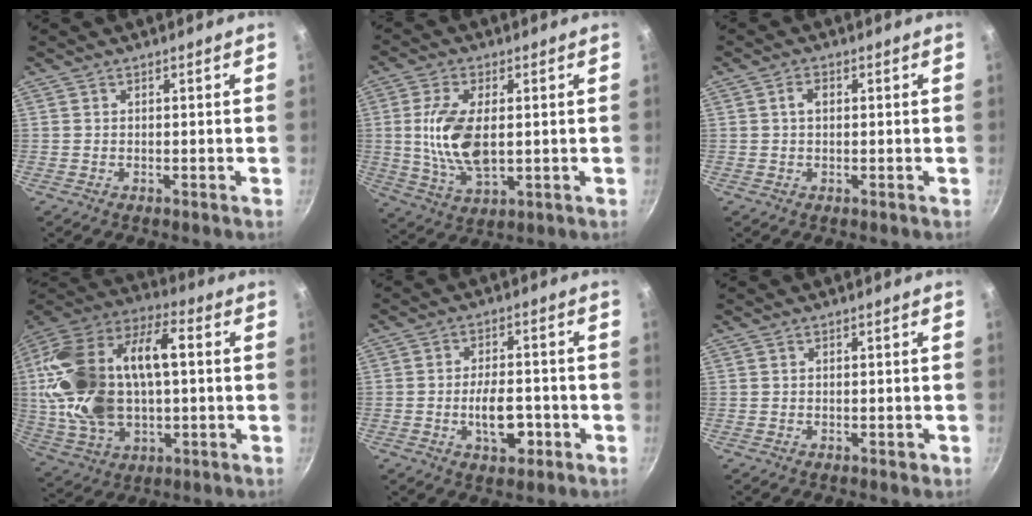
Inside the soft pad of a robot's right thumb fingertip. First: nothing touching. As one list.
[{"total": 12.4, "force": [0.7, 6.2, 10.7], "torque": [-0.214, -0.012, 0.021]}, {"total": 2.1, "force": [0.3, 1.3, 1.6], "torque": [-0.029, 0.008, 0.004]}, {"total": 28.3, "force": [2.3, 15.4, 23.6], "torque": [-0.485, 0.017, 0.039]}, {"total": 7.4, "force": [-2.2, 3.8, 5.9], "torque": [-0.083, 0.015, -0.032]}, {"total": 0.5, "force": [-0.2, 0.3, 0.4], "torque": [0.000, 0.000, -0.002]}]